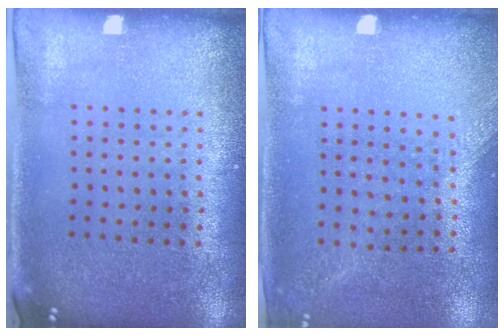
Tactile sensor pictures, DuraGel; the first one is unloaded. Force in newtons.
{"total": 1.3, "press": 1.1, "slide": 0.7}